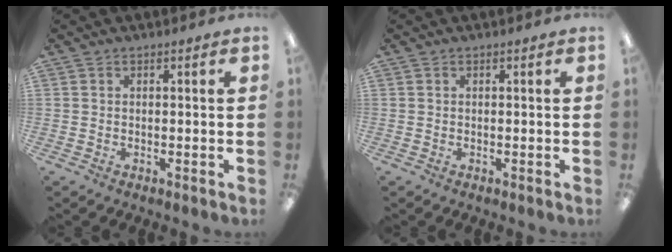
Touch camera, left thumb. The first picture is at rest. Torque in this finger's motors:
{"motor_torque": [0.11, -0.06, -0.10, 0.05, 0.00]}